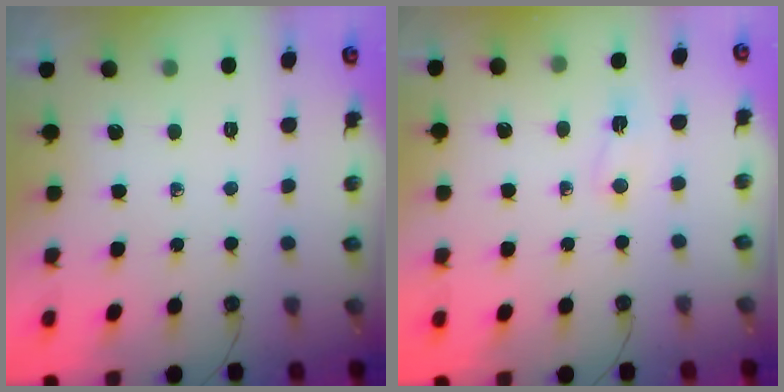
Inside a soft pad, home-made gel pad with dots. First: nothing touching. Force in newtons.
{"total": 2.4, "press": 2.4, "slide": 0.5}